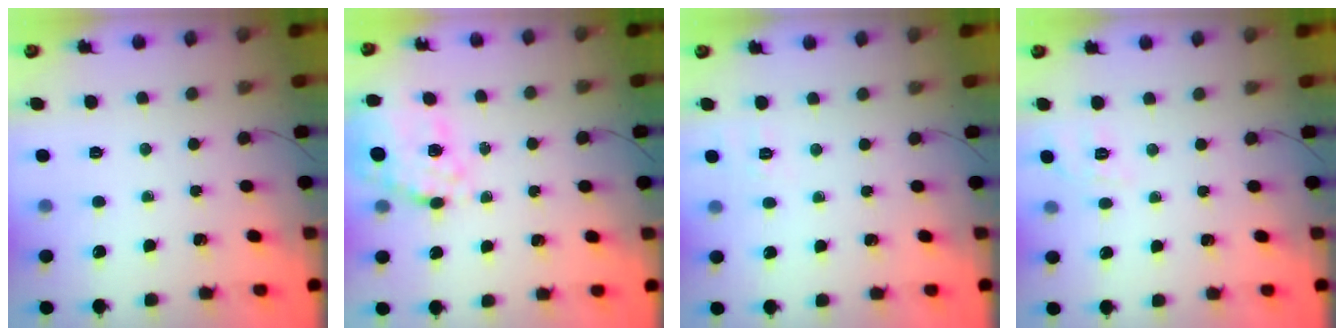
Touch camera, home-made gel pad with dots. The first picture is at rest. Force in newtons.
{"total": 18.0, "press": 17.6, "slide": 3.6}
{"total": 1.9, "press": 0.5, "slide": 1.8}
{"total": 5.8, "press": 5.4, "slide": 2.2}